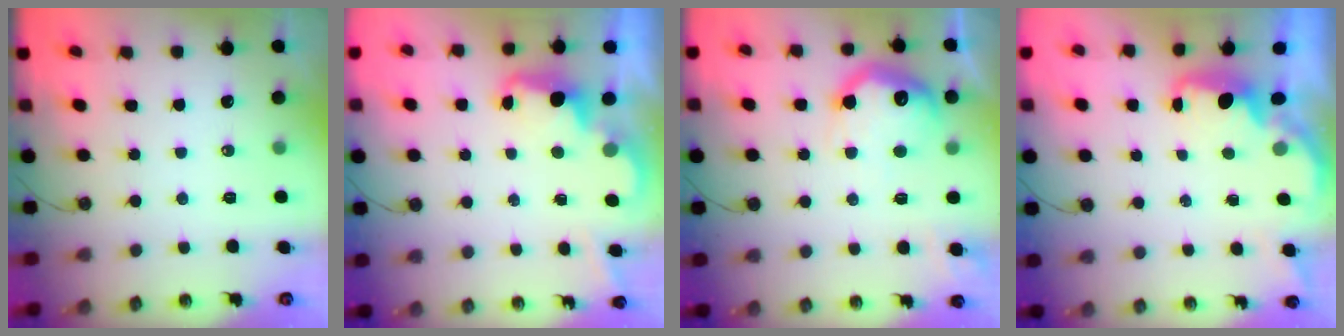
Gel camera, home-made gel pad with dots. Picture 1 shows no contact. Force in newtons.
{"total": 2.5, "press": 2.5, "slide": 0.5}
{"total": 15.0, "press": 15.0, "slide": 0.4}
{"total": 1.6, "press": 1.4, "slide": 0.7}